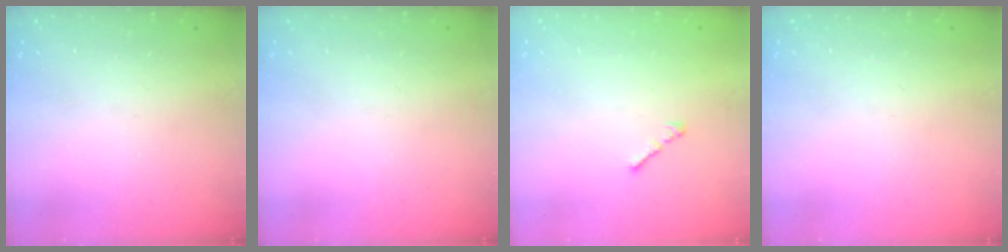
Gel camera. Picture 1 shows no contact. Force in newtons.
{"total": 0.0}
{"total": 1.1, "press": 0.9, "slide": 0.5}
{"total": 0.0}